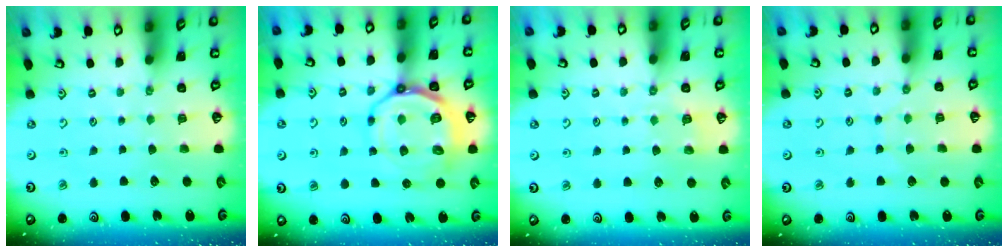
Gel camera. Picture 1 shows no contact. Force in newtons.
{"total": 14.3, "press": 14.1, "slide": 2.7}
{"total": 3.0, "press": 2.6, "slide": 1.5}
{"total": 5.7, "press": 5.6, "slide": 0.6}